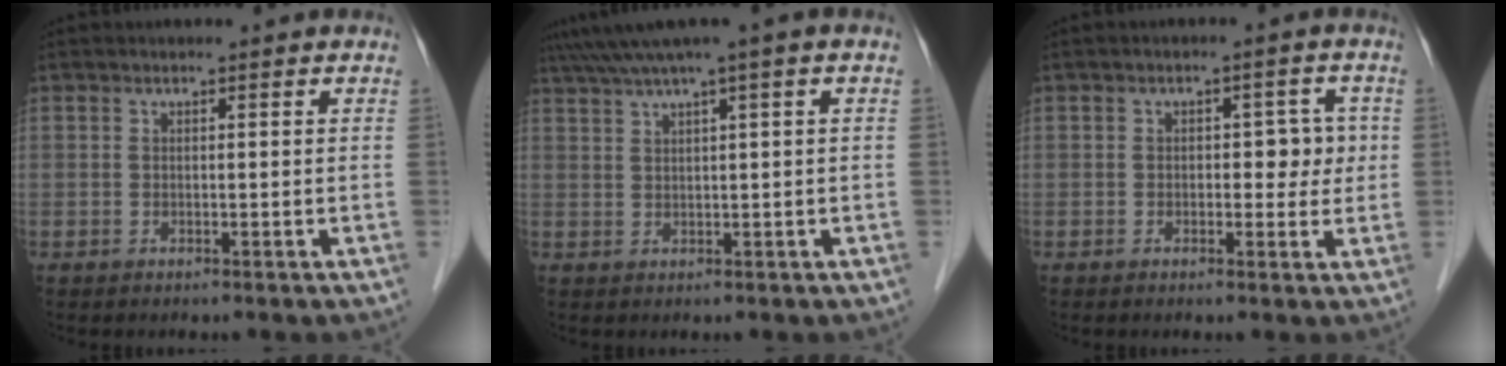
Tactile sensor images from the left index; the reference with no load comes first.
{"total": 5.6, "force": [3.5, -0.9, 4.3], "torque": [-0.084, 0.031, 0.064]}
{"total": 4.2, "force": [0.1, 2.5, 3.4], "torque": [-0.034, 0.016, 0.002]}